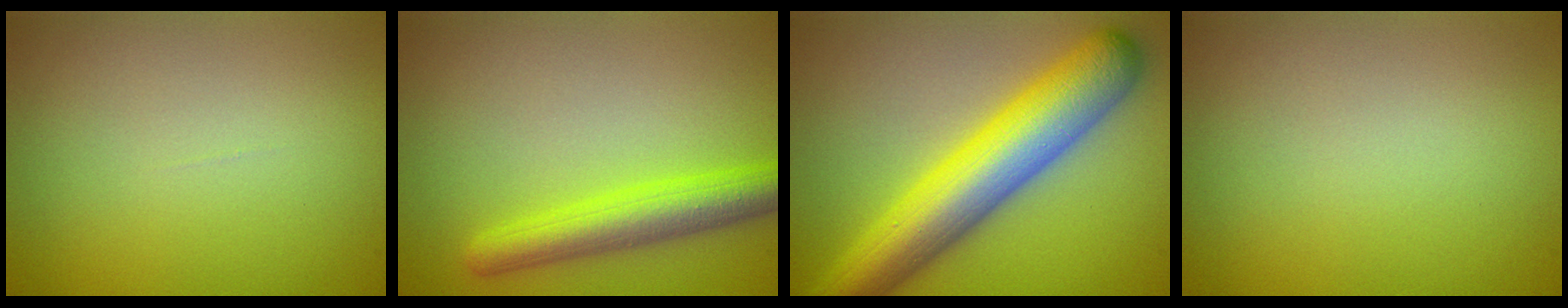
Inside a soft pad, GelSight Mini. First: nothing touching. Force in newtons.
{"total": 4.8, "press": 4.8, "slide": 0.2}
{"total": 10.1, "press": 10.1, "slide": 0.2}
{"total": 0.0}